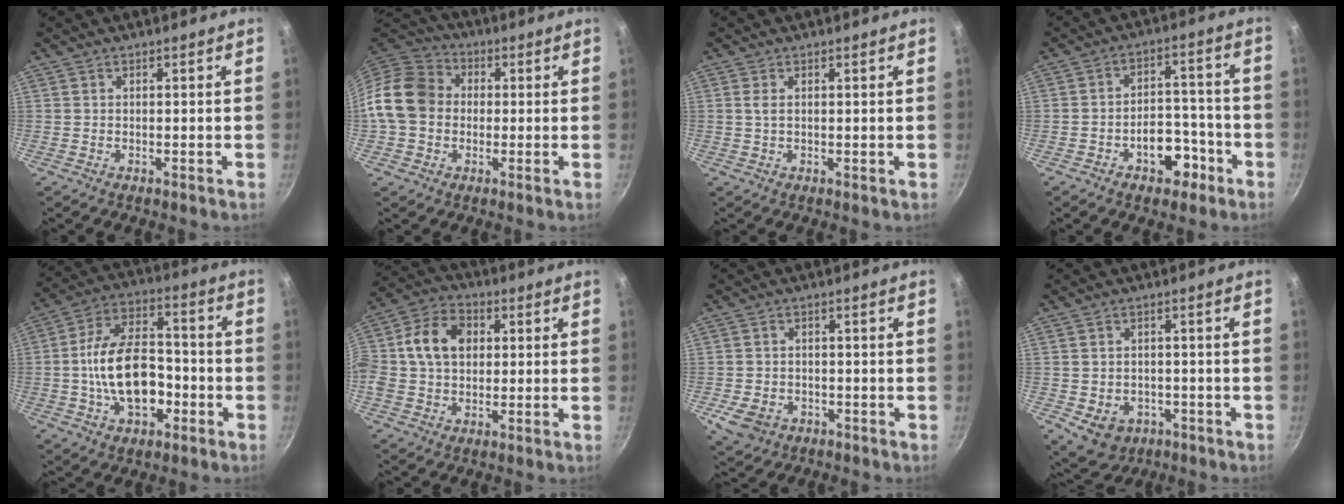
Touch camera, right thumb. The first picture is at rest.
{"total": 13.0, "force": [-0.2, 10.9, 7.1], "torque": [-0.102, 0.028, -0.022]}
{"total": 1.5, "force": [0.5, 0.6, 1.3], "torque": [-0.023, -0.001, 0.007]}
{"total": 8.9, "force": [-4.5, 5.6, 5.2], "torque": [-0.037, 0.045, -0.060]}
{"total": 16.7, "force": [-3.6, 10.2, 12.8], "torque": [-0.195, 0.046, -0.063]}
{"total": 13.7, "force": [2.0, 10.1, 9.0], "torque": [-0.155, 0.023, 0.014]}
{"total": 6.2, "force": [-2.3, 4.8, 3.3], "torque": [-0.059, 0.013, -0.030]}
{"total": 7.5, "force": [-2.5, 5.8, 4.0], "torque": [-0.041, 0.011, -0.019]}